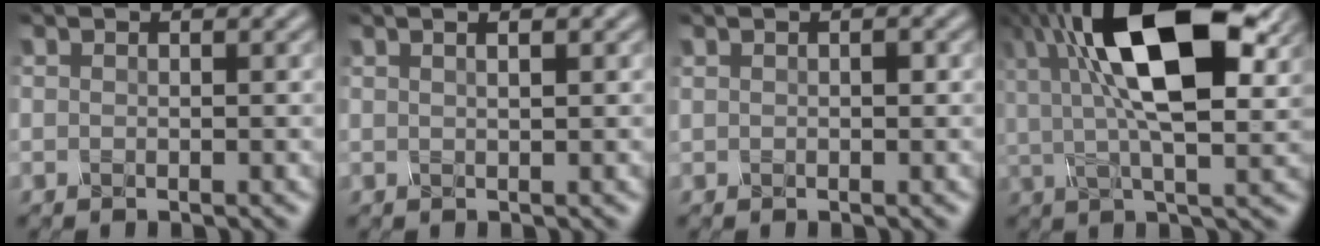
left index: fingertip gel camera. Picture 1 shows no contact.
{"total": 2.4, "force": [1.3, 1.0, 1.7], "torque": [-0.009, 0.010, -0.005]}
{"total": 0.7, "force": [0.2, 0.4, 0.5], "torque": [-0.009, 0.002, 0.003]}
{"total": 14.0, "force": [5.0, 5.2, 12.0], "torque": [-0.198, 0.010, 0.074]}